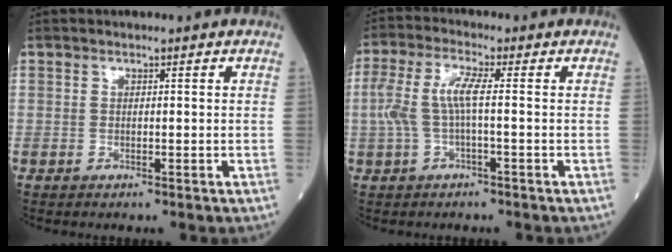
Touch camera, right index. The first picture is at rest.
{"total": 5.5, "force": [-0.2, 0.9, 5.4], "torque": [-0.131, 0.017, -0.006]}